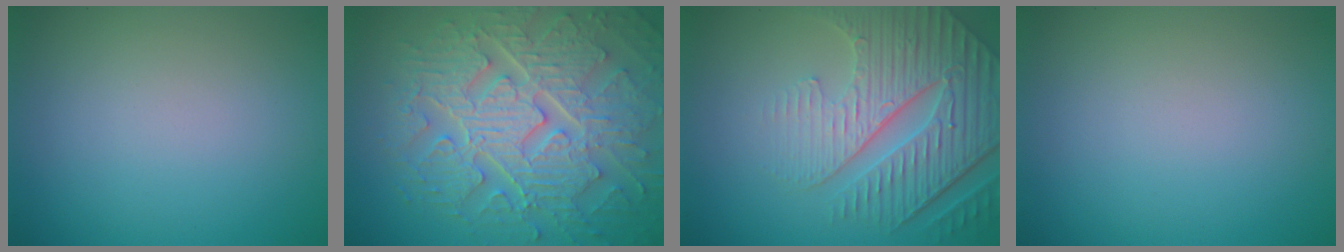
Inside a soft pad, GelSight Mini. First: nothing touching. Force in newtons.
{"total": 9.5, "press": 7.0, "slide": 6.5}
{"total": 7.3, "press": 5.5, "slide": 4.7}
{"total": 0.0}